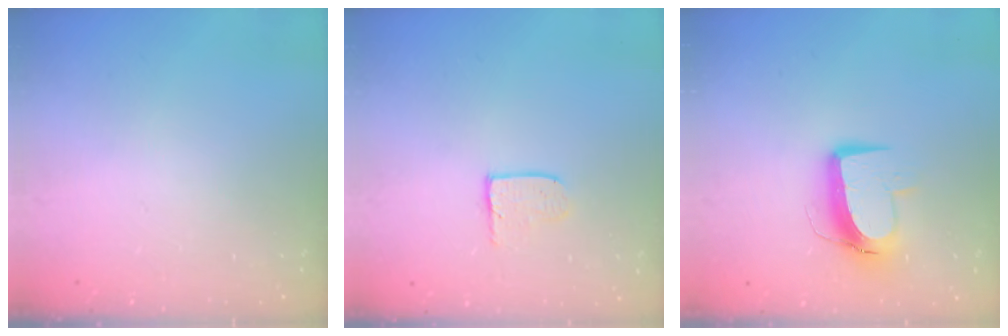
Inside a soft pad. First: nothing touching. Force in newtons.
{"total": 4.0, "press": 4.0, "slide": 0.4}
{"total": 11.2, "press": 11.1, "slide": 1.2}